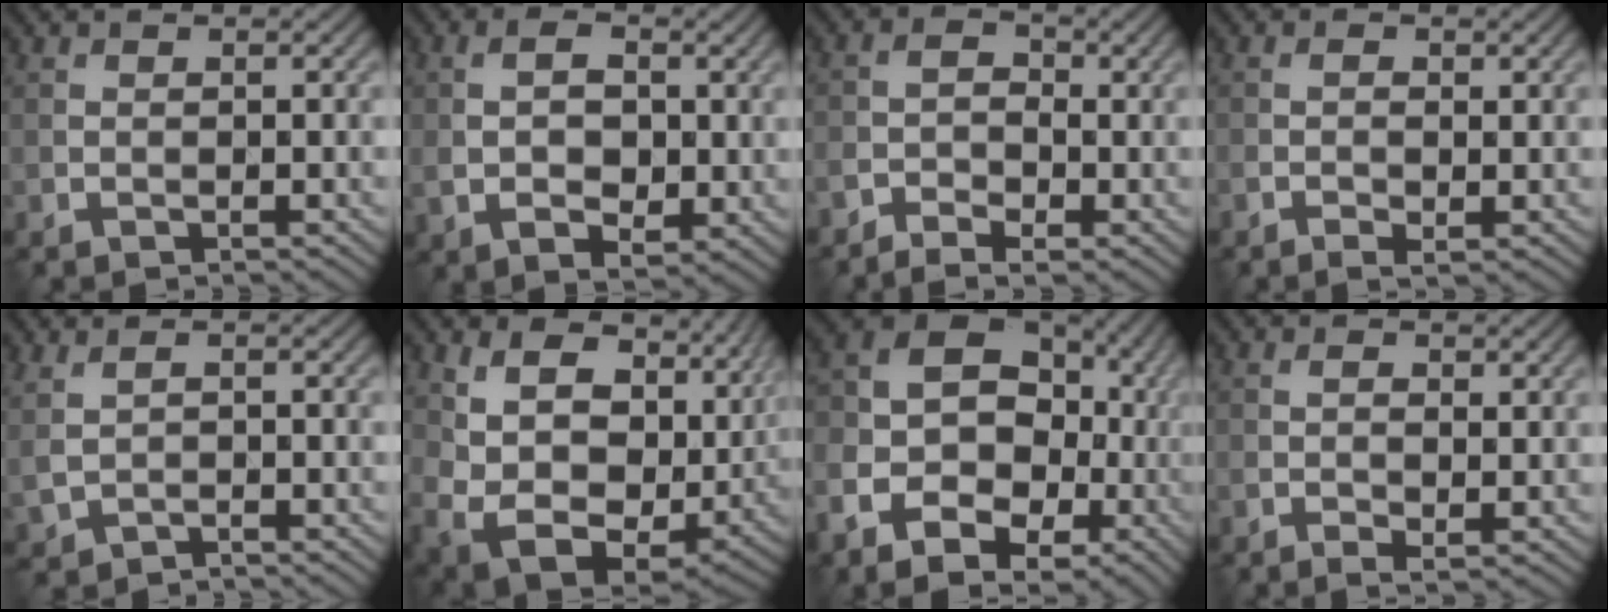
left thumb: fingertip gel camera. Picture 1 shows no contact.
{"total": 5.9, "force": [0.3, 3.4, 4.9], "torque": [-0.095, -0.004, 0.005]}
{"total": 3.7, "force": [-2.2, 1.8, 2.4], "torque": [-0.043, 0.003, -0.047]}
{"total": 2.1, "force": [-0.4, 0.8, 1.9], "torque": [-0.037, -0.002, -0.008]}
{"total": 2.1, "force": [0.0, 1.2, 1.8], "torque": [-0.053, -0.005, 0.004]}
{"total": 15.2, "force": [4.4, 10.2, 10.4], "torque": [-0.229, -0.022, 0.097]}
{"total": 16.0, "force": [-5.7, 11.8, 9.2], "torque": [-0.153, -0.027, -0.096]}
{"total": 2.4, "force": [-0.2, 0.8, 2.2], "torque": [-0.047, -0.003, -0.005]}